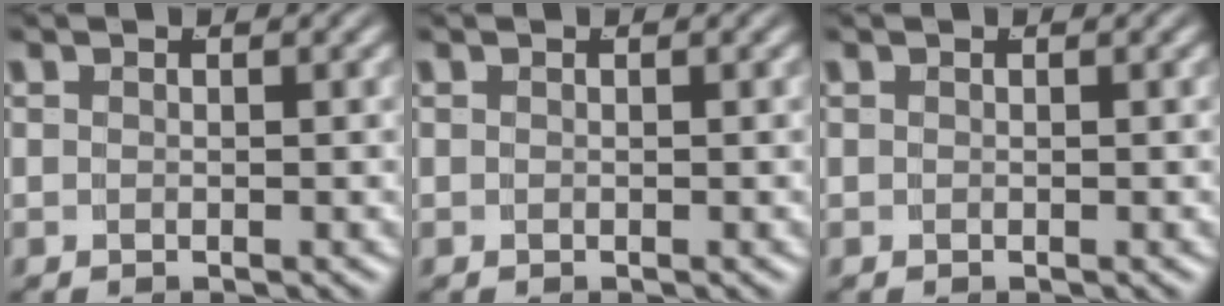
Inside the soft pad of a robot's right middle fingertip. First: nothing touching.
{"total": 0.0}
{"total": 0.0}